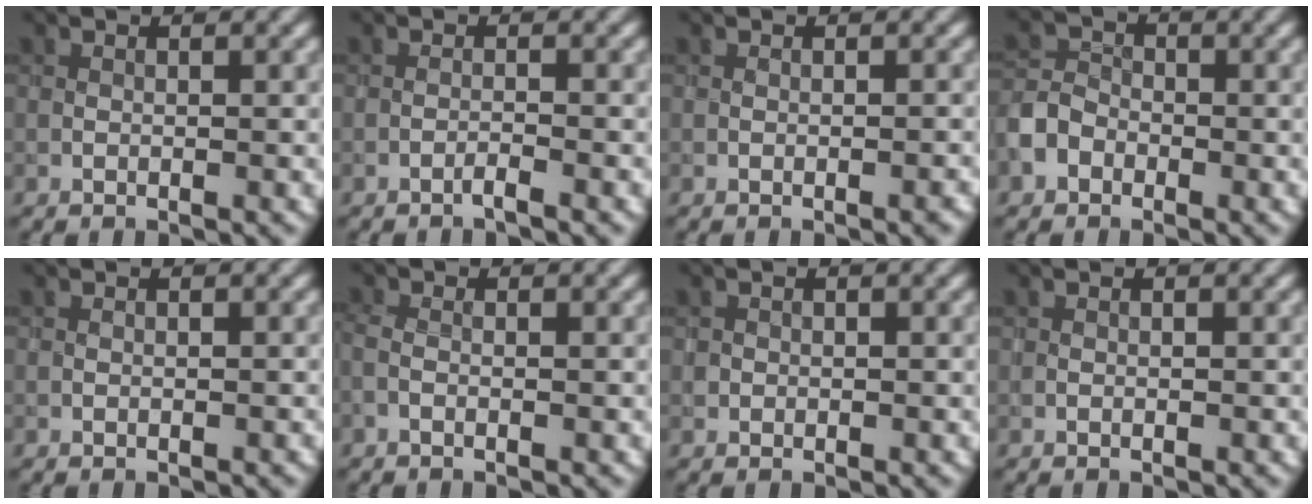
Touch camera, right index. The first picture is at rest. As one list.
[{"total": 0.9, "force": [-0.7, 0.0, 0.6], "torque": [-0.008, 0.006, -0.018]}, {"total": 0.7, "force": [-0.3, 0.1, 0.6], "torque": [-0.009, 0.001, -0.004]}, {"total": 3.5, "force": [-1.7, 2.8, 1.4], "torque": [-0.023, -0.001, -0.041]}, {"total": 0.0}, {"total": 1.0, "force": [-0.4, 0.5, 0.8], "torque": [-0.019, -0.003, -0.011]}, {"total": 0.5, "force": [0.0, 0.5, 0.0], "torque": [0.006, -0.005, 0.000]}, {"total": 0.0}]